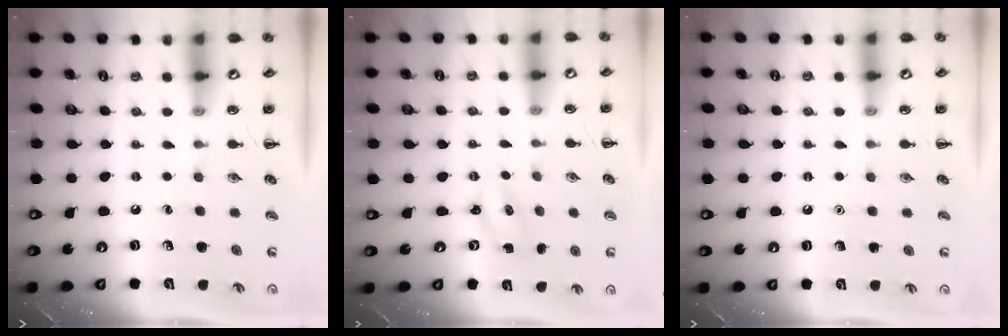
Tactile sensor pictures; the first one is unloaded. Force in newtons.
{"total": 2.3, "press": 2.3, "slide": 0.6}
{"total": 1.6, "press": 1.6, "slide": 0.1}